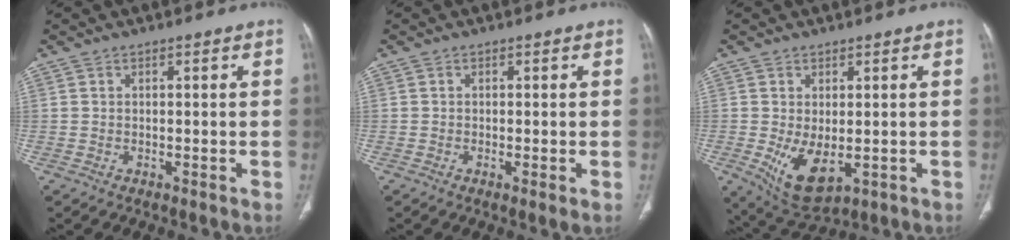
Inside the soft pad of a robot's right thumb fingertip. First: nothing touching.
{"total": 1.4, "force": [-0.3, 0.1, 1.4], "torque": [-0.034, -0.008, -0.007]}
{"total": 8.1, "force": [-1.4, 4.4, 6.7], "torque": [-0.112, -0.016, -0.003]}